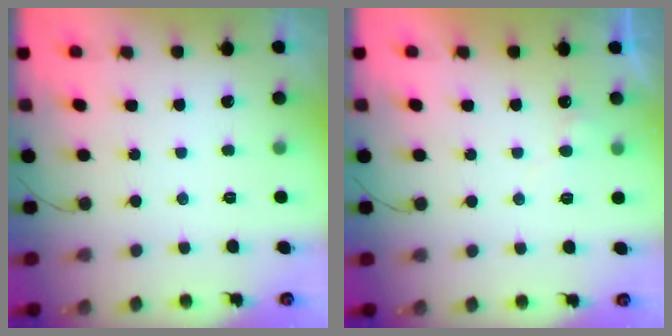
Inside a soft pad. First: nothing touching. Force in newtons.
{"total": 5.1, "press": 5.1, "slide": 0.3}